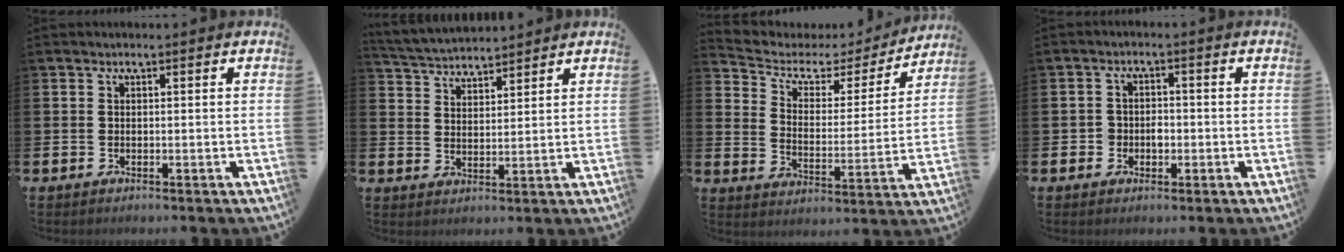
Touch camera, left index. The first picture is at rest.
{"total": 4.0, "force": [3.9, 0.7, 0.0], "torque": [-0.021, -0.023, 0.071]}
{"total": 4.6, "force": [3.5, 2.6, 1.5], "torque": [-0.058, -0.027, 0.049]}
{"total": 2.4, "force": [-0.9, 2.1, 0.7], "torque": [-0.009, 0.001, -0.025]}